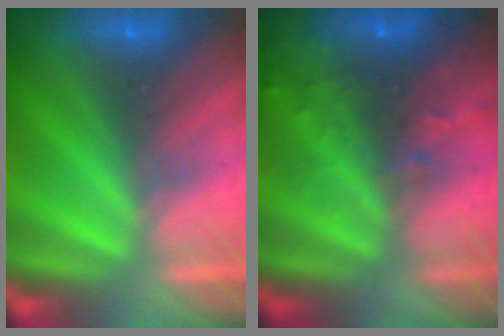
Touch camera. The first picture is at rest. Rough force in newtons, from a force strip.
{"total": 7.6}